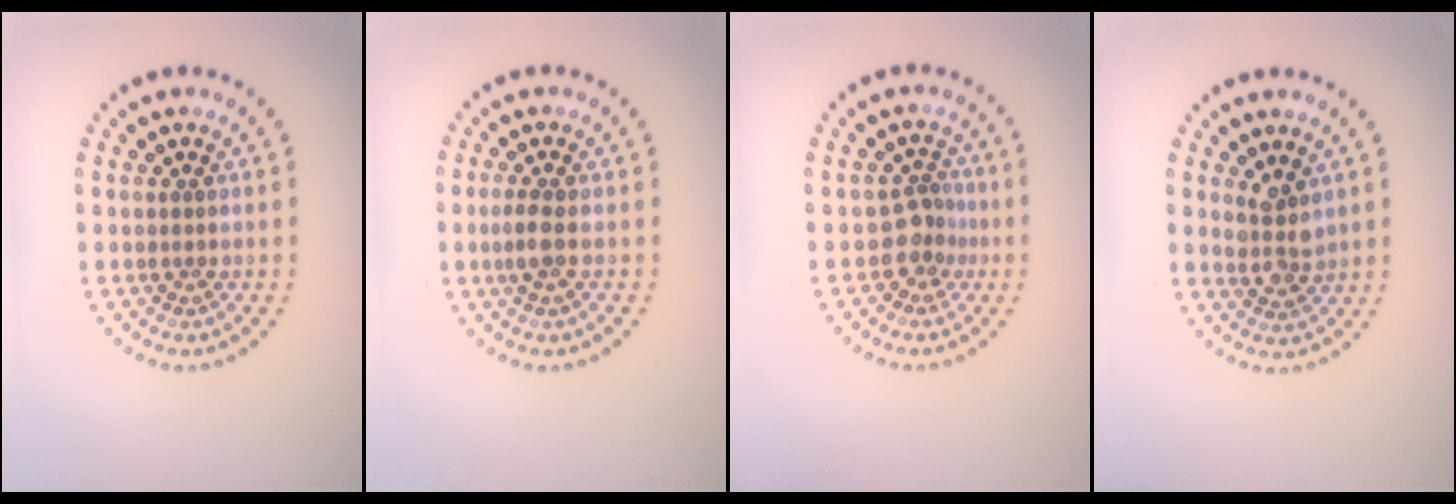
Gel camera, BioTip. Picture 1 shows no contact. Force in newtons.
{"total": 1.6, "press": 1.5, "slide": 0.5}
{"total": 2.4, "press": 1.7, "slide": 1.7}
{"total": 2.5, "press": 2.2, "slide": 1.2}